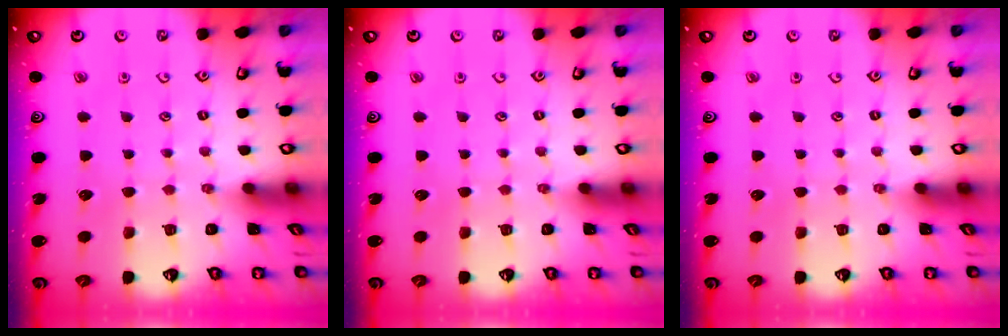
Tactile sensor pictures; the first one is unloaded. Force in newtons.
{"total": 0.0}
{"total": 0.0}